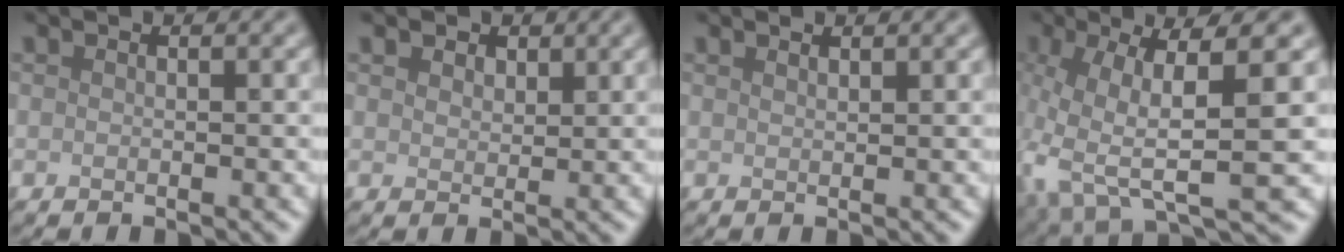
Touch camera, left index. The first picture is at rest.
{"total": 2.3, "force": [1.7, 1.4, 0.9], "torque": [-0.020, -0.001, 0.025]}
{"total": 0.8, "force": [0.7, 0.1, 0.3], "torque": [-0.003, 0.001, 0.013]}
{"total": 9.5, "force": [0.9, 2.8, 9.0], "torque": [-0.173, -0.005, 0.018]}